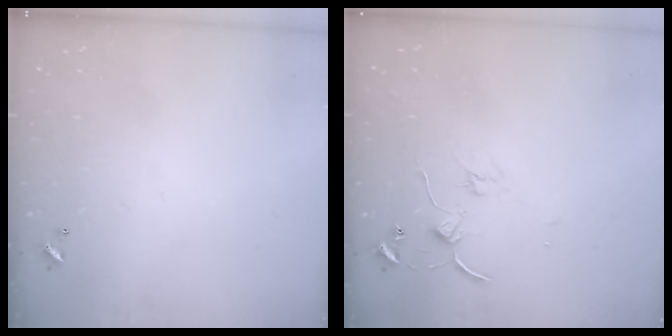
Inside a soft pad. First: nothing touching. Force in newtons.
{"total": 1.4, "press": 1.3, "slide": 0.2}